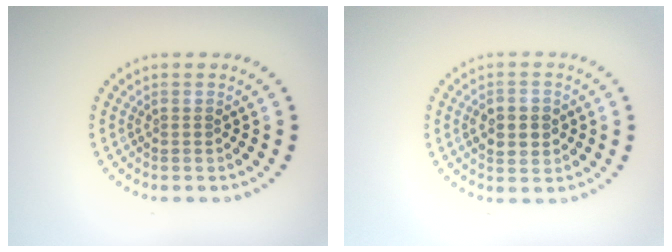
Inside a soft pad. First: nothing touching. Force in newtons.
{"total": 3.0, "press": 3.0, "slide": 0.2}